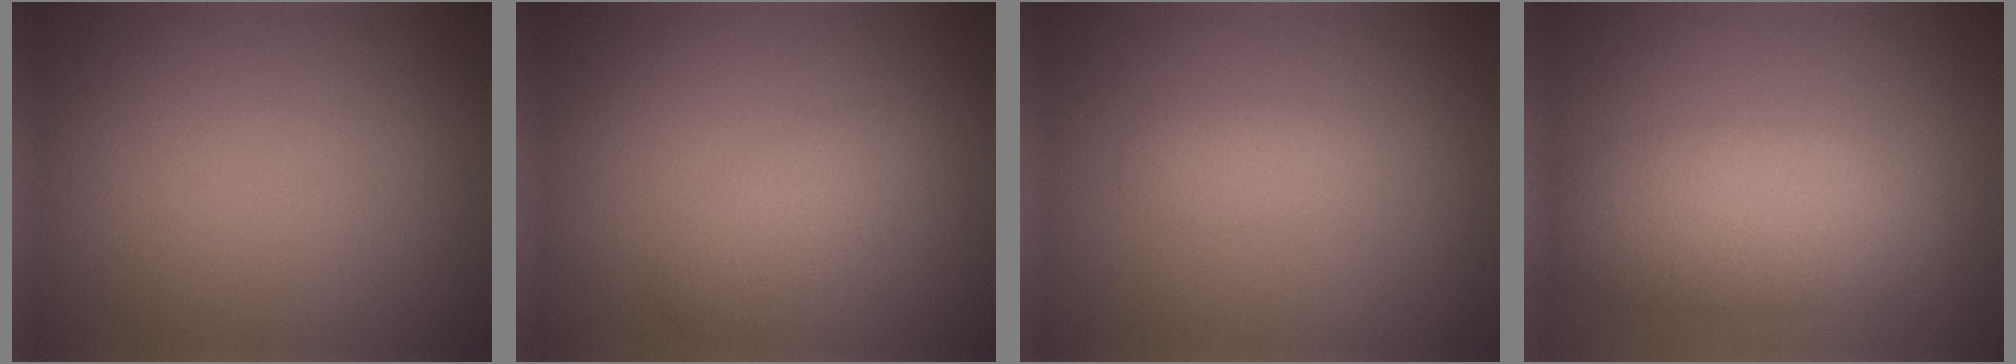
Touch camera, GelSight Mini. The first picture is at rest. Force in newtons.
{"total": 2.1, "press": 2.1, "slide": 0.1}
{"total": 1.4, "press": 1.4, "slide": 0.0}
{"total": 5.9, "press": 5.9, "slide": 0.6}